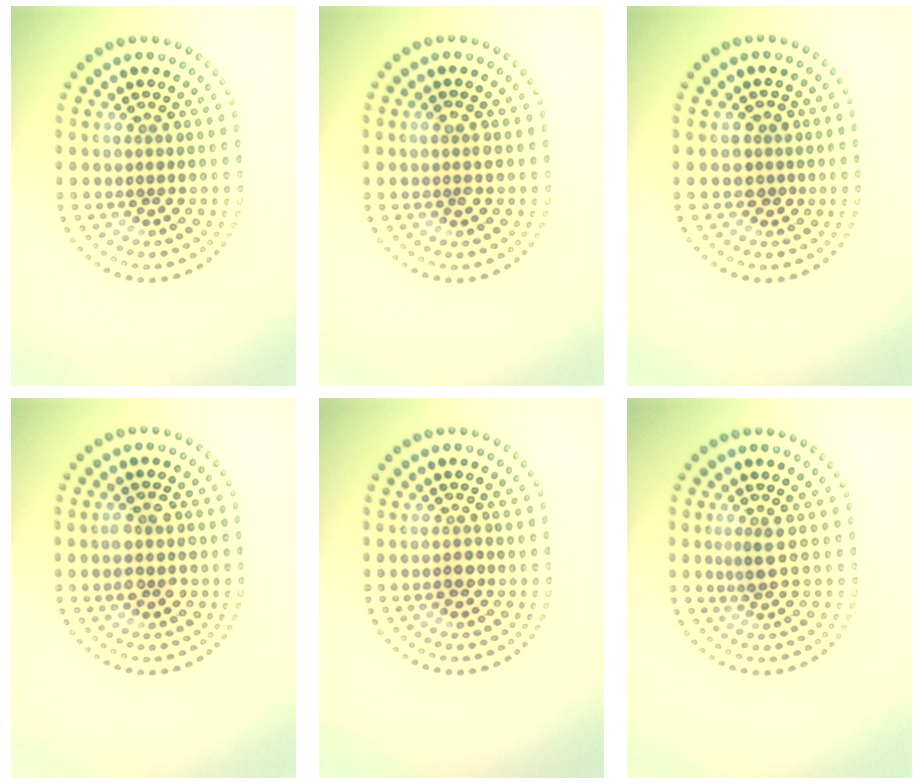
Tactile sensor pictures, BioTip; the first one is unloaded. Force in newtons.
{"total": 1.0, "press": 1.0, "slide": 0.2}
{"total": 1.6, "press": 1.2, "slide": 1.0}
{"total": 2.5, "press": 2.5, "slide": 0.3}
{"total": 1.1, "press": 1.0, "slide": 0.3}
{"total": 1.3, "press": 1.0, "slide": 0.7}